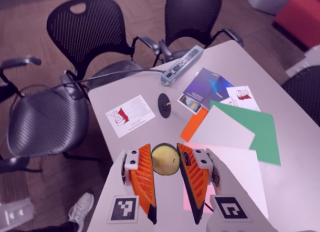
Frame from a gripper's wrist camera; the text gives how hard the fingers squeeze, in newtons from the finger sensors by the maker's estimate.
{"total": 6.1, "left": 5.7, "right": 6.5}